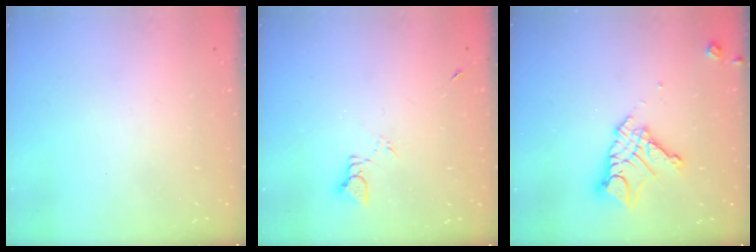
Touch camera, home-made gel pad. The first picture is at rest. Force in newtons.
{"total": 3.3, "press": 3.3, "slide": 0.3}
{"total": 12.5, "press": 12.5, "slide": 1.0}